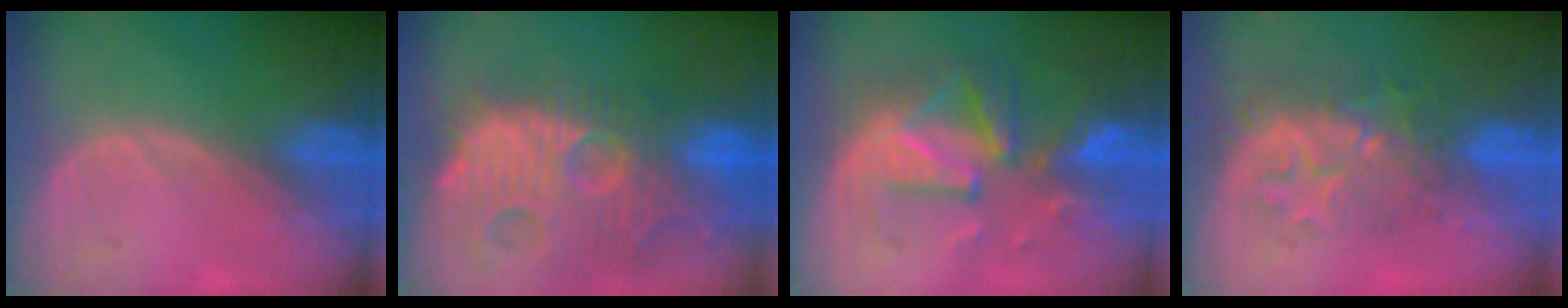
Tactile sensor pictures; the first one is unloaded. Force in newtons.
{"total": 14.6, "press": 12.5, "slide": 7.5}
{"total": 9.4, "press": 9.0, "slide": 2.5}
{"total": 8.8, "press": 7.9, "slide": 4.0}